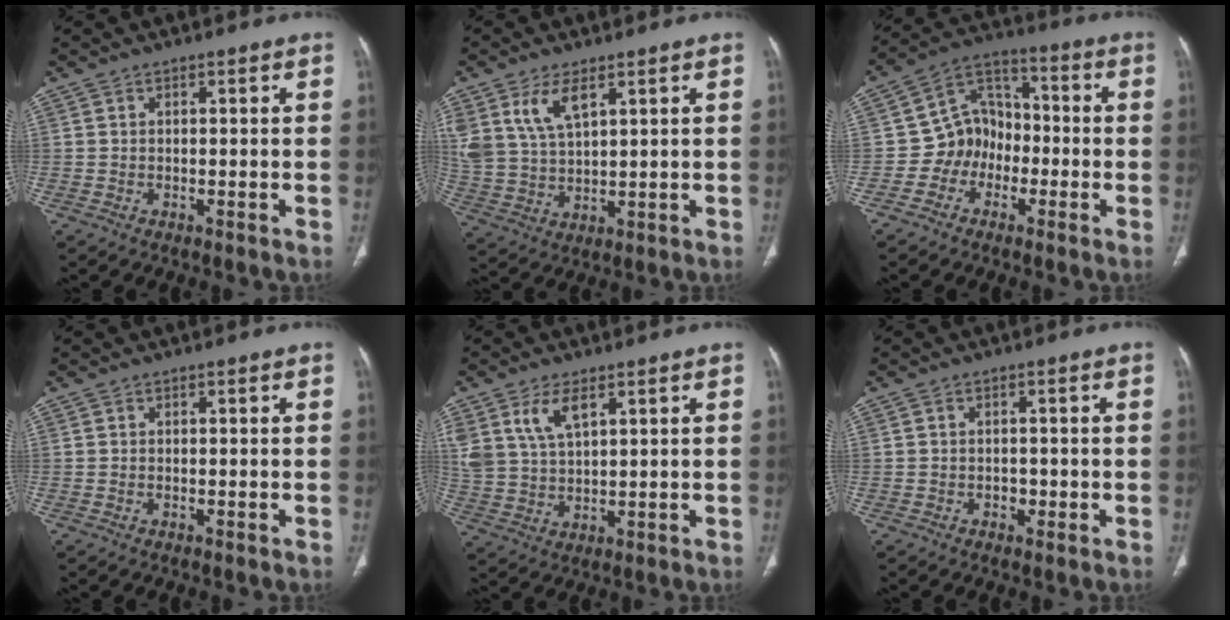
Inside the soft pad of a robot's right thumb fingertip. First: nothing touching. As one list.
[{"total": 9.0, "force": [4.8, 4.4, 6.3], "torque": [-0.125, -0.015, 0.107]}, {"total": 9.7, "force": [-2.9, 8.4, 3.9], "torque": [-0.021, 0.047, -0.063]}, {"total": 0.0}, {"total": 7.8, "force": [4.1, 3.9, 5.4], "torque": [-0.108, -0.012, 0.089]}, {"total": 1.7, "force": [-0.6, 1.4, 0.9], "torque": [-0.005, 0.005, -0.008]}]